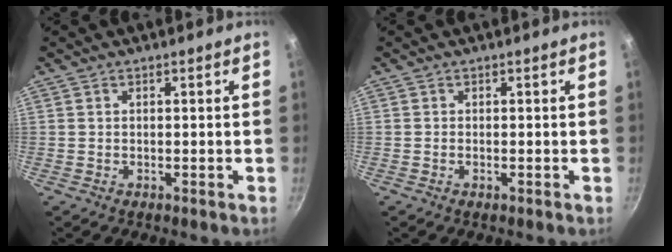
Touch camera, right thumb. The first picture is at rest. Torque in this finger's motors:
{"motor_torque": [-0.61, -0.26, -0.12, 0.61, -0.05]}